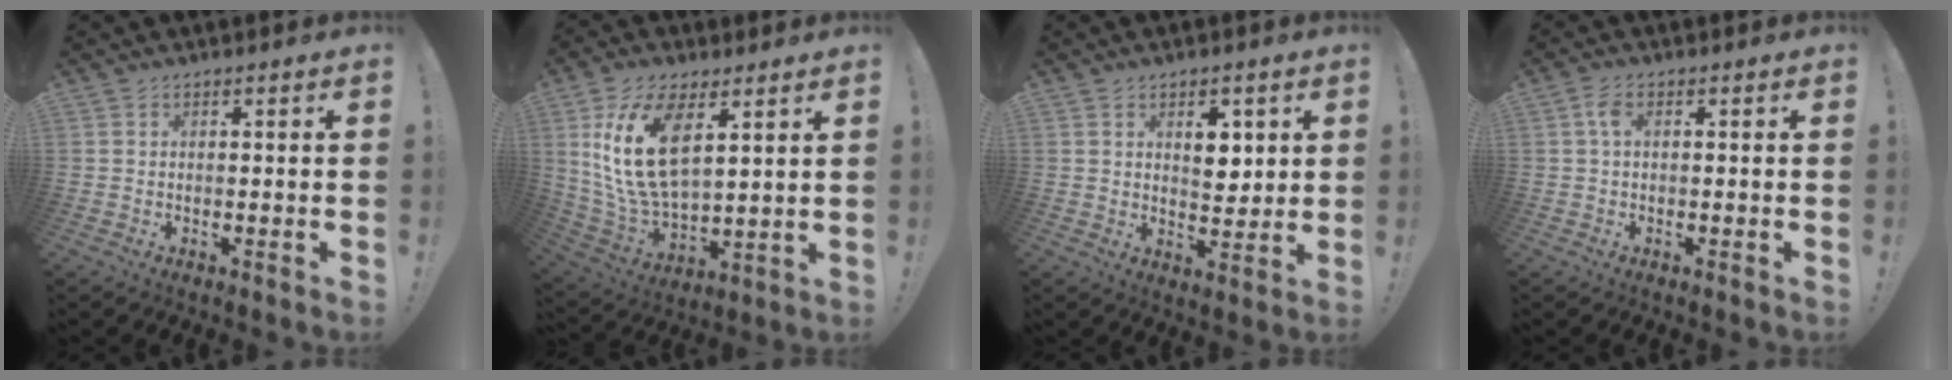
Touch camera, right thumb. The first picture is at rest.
{"total": 18.2, "force": [7.1, 9.9, 13.5], "torque": [-0.288, -0.031, 0.121]}
{"total": 6.5, "force": [2.6, 4.4, 4.0], "torque": [-0.034, -0.016, 0.040]}
{"total": 3.3, "force": [0.6, 1.8, 2.7], "torque": [-0.055, 0.009, 0.011]}